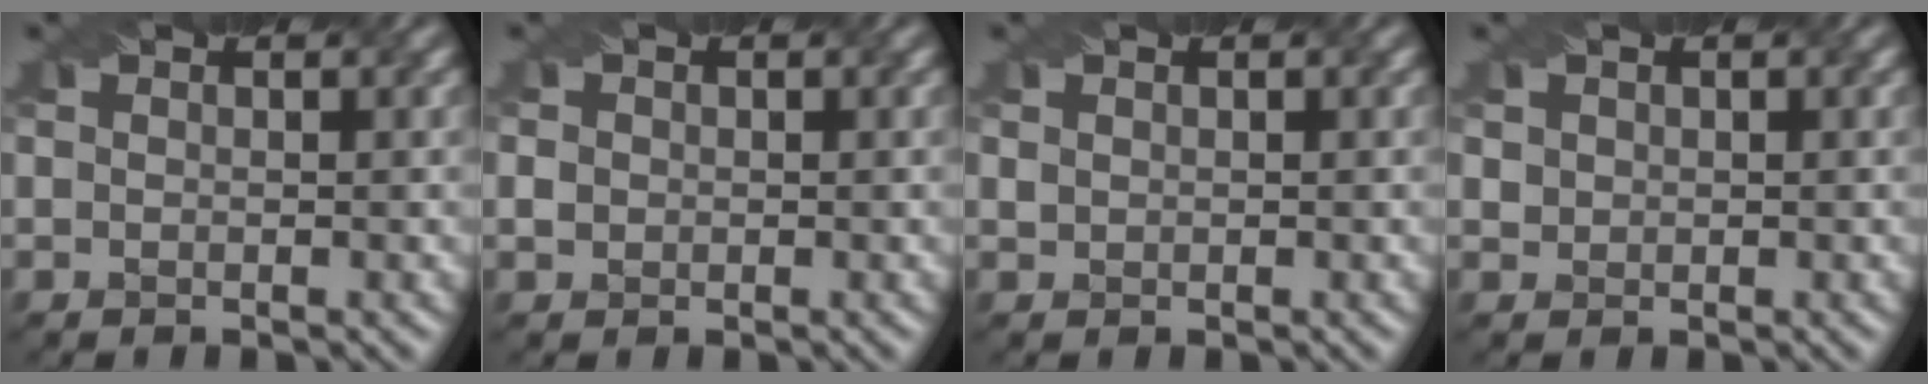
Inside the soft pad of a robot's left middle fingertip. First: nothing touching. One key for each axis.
{"total": 0.7, "fx": -0.3, "fy": 0.7, "fz": 0.1, "tx": -0.006, "ty": 0.004, "tz": 0.005}
{"total": 0.7, "fx": 0.4, "fy": 0.6, "fz": 0.2, "tx": -0.015, "ty": 0.003, "tz": 0.018}
{"total": 1.7, "fx": 0.9, "fy": 1.3, "fz": 0.6, "tx": -0.021, "ty": 0.009, "tz": 0.026}